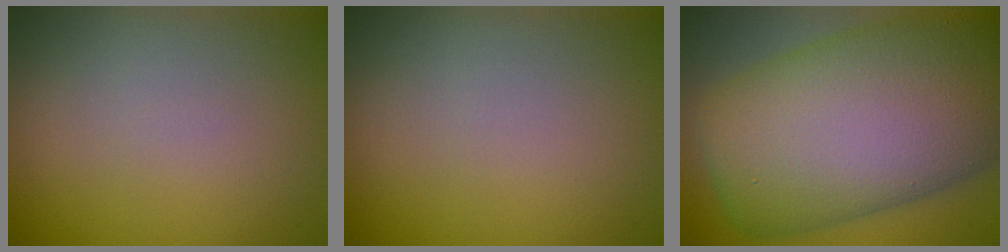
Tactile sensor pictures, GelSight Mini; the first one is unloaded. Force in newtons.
{"total": 0.0}
{"total": 16.9, "press": 16.9, "slide": 0.7}